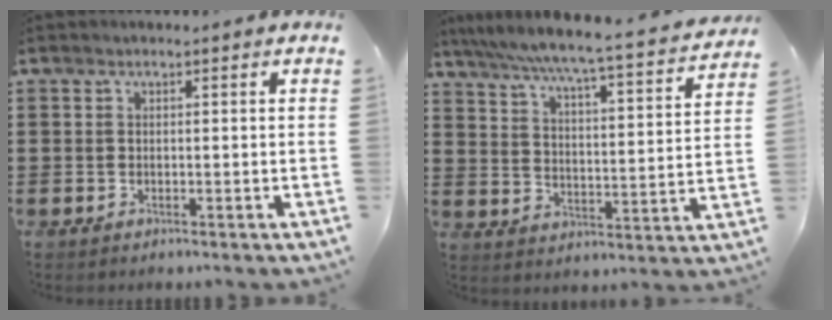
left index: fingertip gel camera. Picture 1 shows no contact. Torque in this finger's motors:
{"motor_torque": [0.13, -1.67, 0.74, 0.21]}